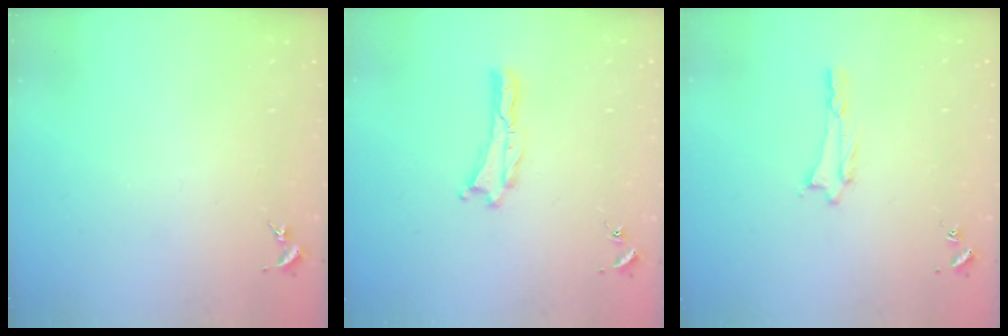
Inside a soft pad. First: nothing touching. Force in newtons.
{"total": 0.0}
{"total": 0.7, "press": 0.7, "slide": 0.1}